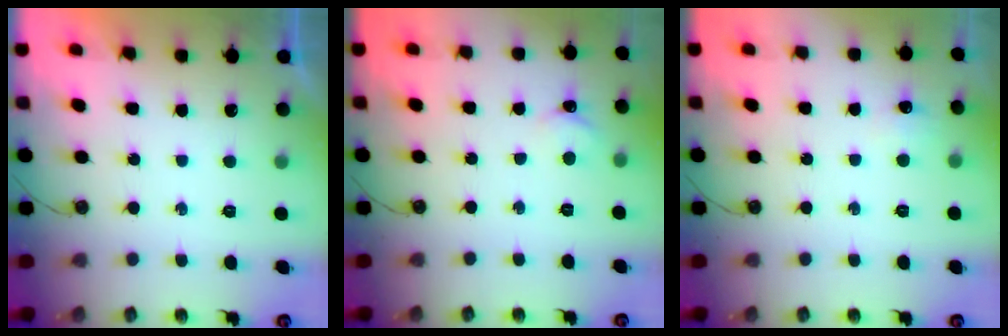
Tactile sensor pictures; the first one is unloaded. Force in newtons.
{"total": 2.0, "press": 2.0, "slide": 0.3}
{"total": 5.2, "press": 5.1, "slide": 0.7}